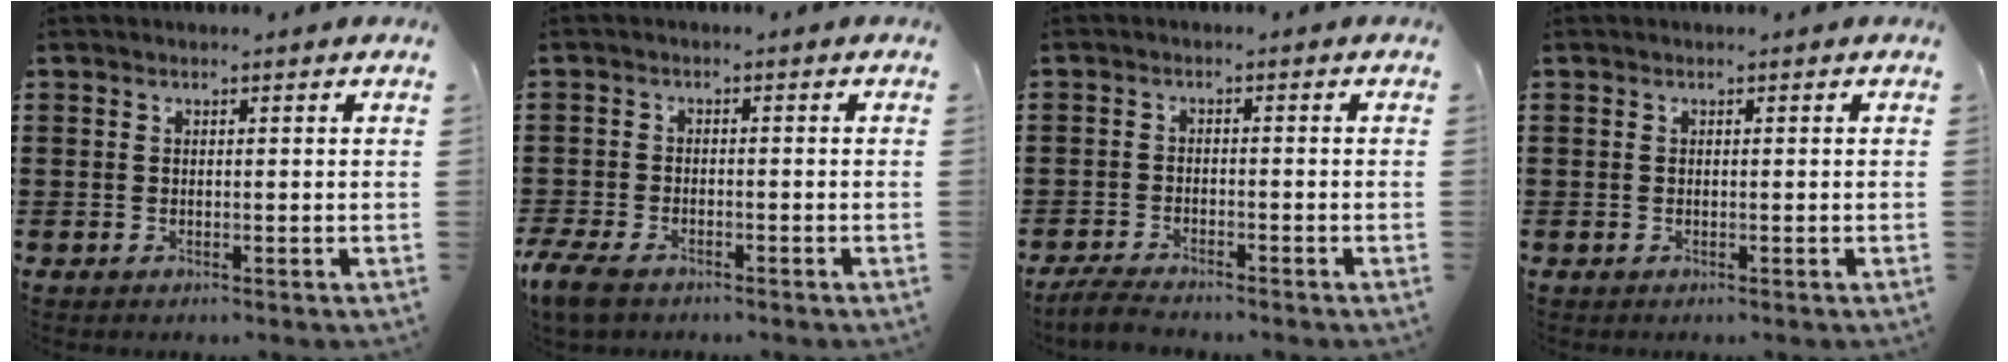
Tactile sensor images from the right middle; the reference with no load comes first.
{"total": 3.4, "force": [-2.6, 1.2, 1.7], "torque": [-0.058, -0.007, -0.058]}
{"total": 3.2, "force": [-3.1, 0.3, 0.8], "torque": [-0.030, -0.004, -0.068]}
{"total": 0.0}